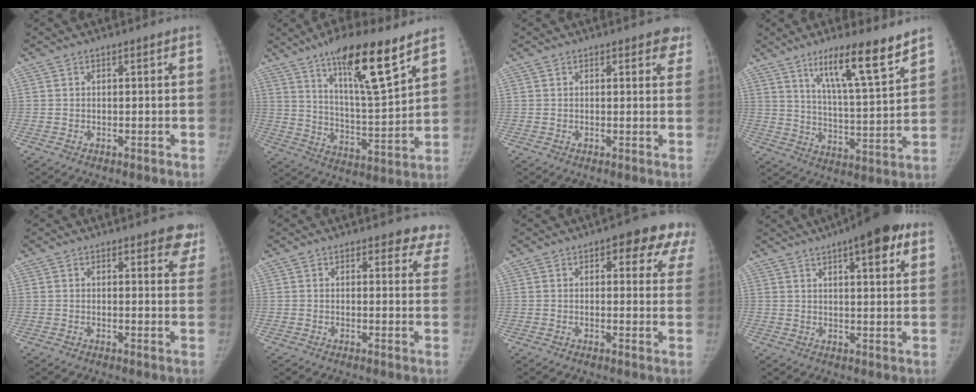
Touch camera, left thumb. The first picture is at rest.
{"total": 17.6, "force": [11.2, 3.4, 13.2], "torque": [-0.202, -0.063, 0.194]}
{"total": 3.2, "force": [2.3, 1.6, 1.6], "torque": [0.013, -0.008, 0.018]}
{"total": 14.3, "force": [9.8, 2.0, 10.3], "torque": [-0.156, -0.062, 0.167]}
{"total": 6.3, "force": [5.0, 2.6, 2.7], "torque": [0.011, -0.024, 0.040]}
{"total": 7.2, "force": [6.5, 3.1, 0.7], "torque": [0.052, -0.029, 0.041]}
{"total": 11.4, "force": [6.3, 5.1, 7.9], "torque": [-0.041, -0.019, 0.062]}
{"total": 13.1, "force": [7.3, 3.9, 10.2], "torque": [-0.115, -0.016, 0.096]}